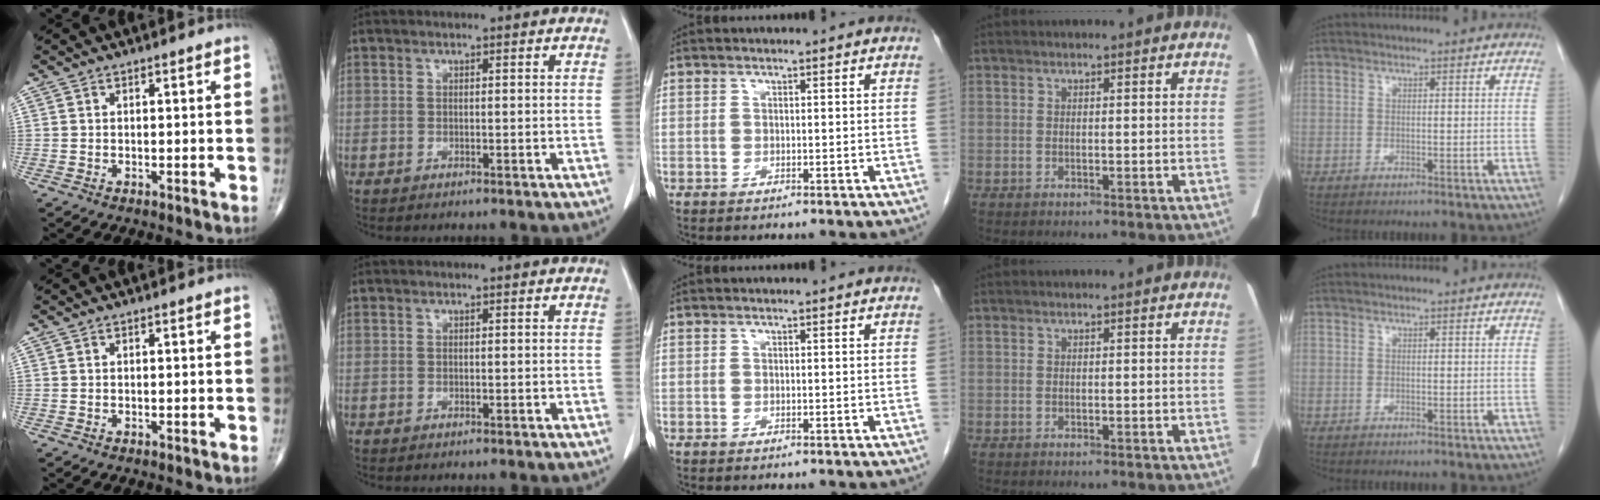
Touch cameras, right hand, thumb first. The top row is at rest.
{}